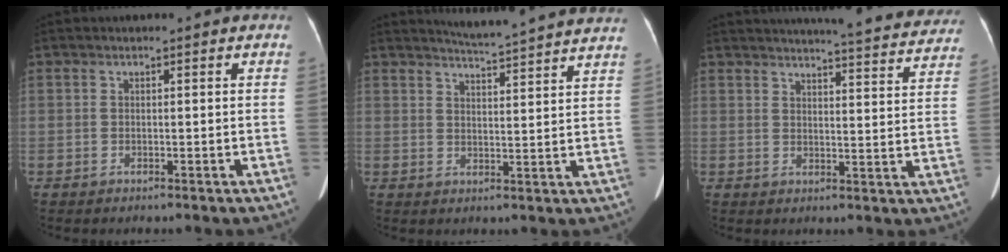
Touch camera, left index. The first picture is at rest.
{"total": 14.8, "force": [14.0, -0.5, 4.7], "torque": [-0.080, -0.026, 0.170]}
{"total": 23.6, "force": [22.2, 2.7, 7.4], "torque": [-0.099, -0.050, 0.251]}